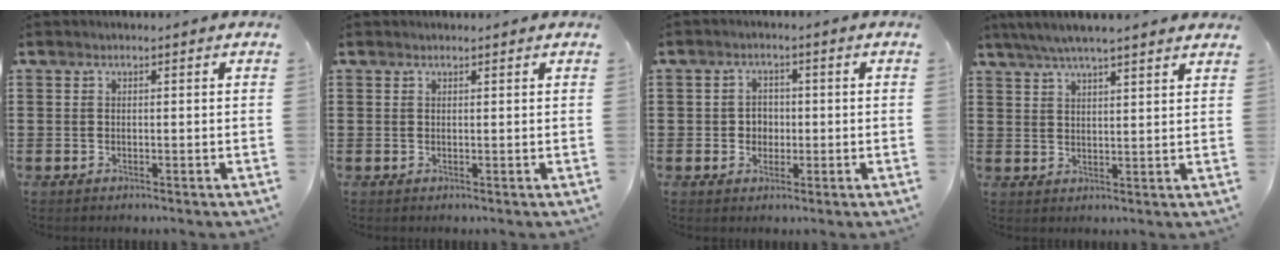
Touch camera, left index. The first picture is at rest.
{"total": 0.6, "force": [0.6, 0.0, 0.2], "torque": [-0.006, -0.001, 0.012]}
{"total": 2.7, "force": [-0.2, 2.4, 1.2], "torque": [-0.032, 0.005, -0.009]}
{"total": 4.8, "force": [4.2, 0.0, 2.4], "torque": [-0.057, -0.012, 0.073]}